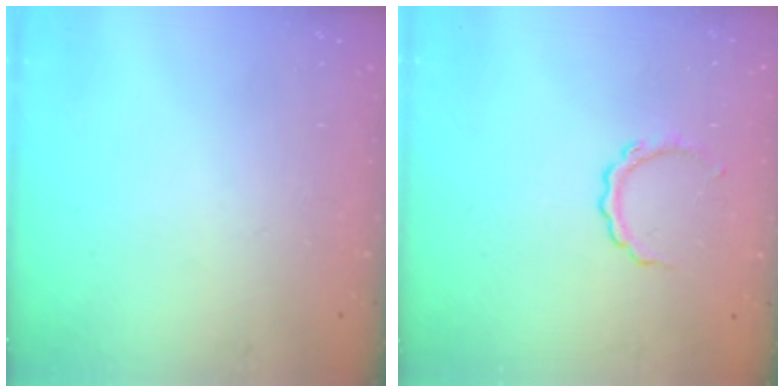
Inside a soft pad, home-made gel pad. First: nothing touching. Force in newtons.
{"total": 4.9, "press": 4.9, "slide": 0.1}